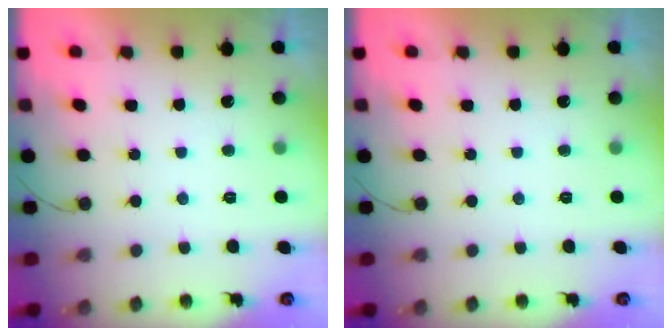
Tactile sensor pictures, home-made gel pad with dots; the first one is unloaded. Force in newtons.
{"total": 0.0}